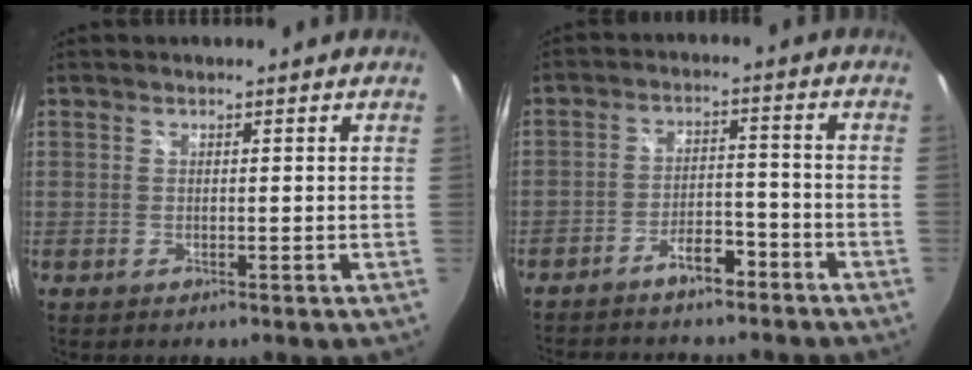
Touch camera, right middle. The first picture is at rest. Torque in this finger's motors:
{"motor_torque": [0.98, -1.16, 0.14, 0.09]}